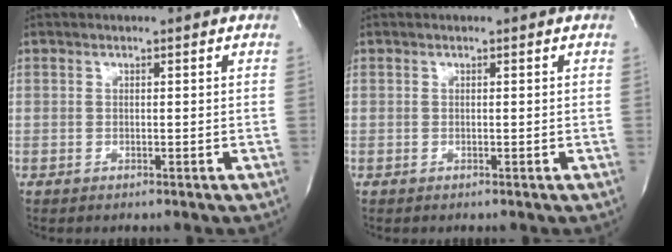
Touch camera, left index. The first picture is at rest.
{"total": 0.0}